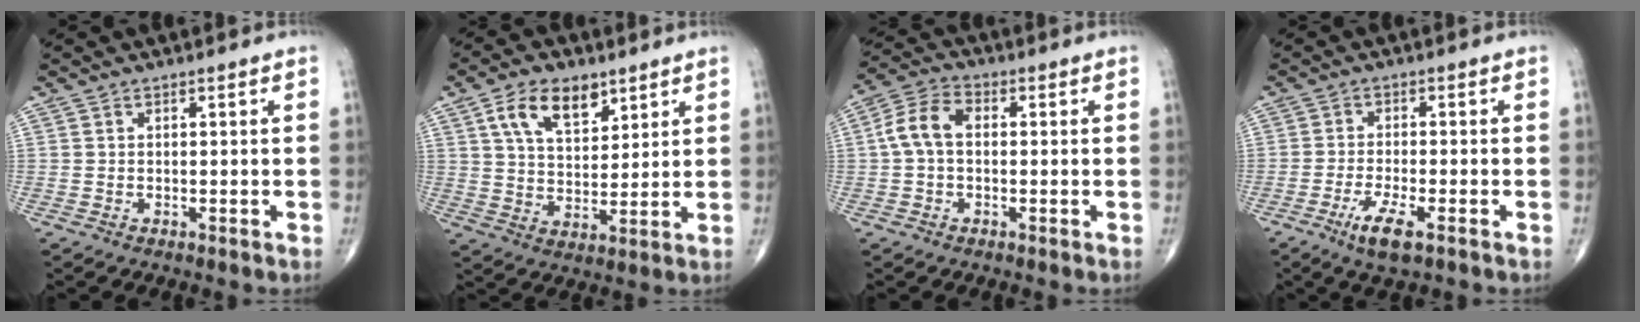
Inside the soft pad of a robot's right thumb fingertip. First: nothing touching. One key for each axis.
{"total": 10.5, "fx": 5.6, "fy": 5.8, "fz": 6.8, "tx": -0.099, "ty": -0.023, "tz": 0.105}
{"total": 7.0, "fx": 0.3, "fy": 4.4, "fz": 5.4, "tx": -0.110, "ty": 0.023, "tz": -0.002}
{"total": 5.4, "fx": -2.9, "fy": 1.0, "fz": 4.5, "tx": -0.095, "ty": 0.001, "tz": -0.051}